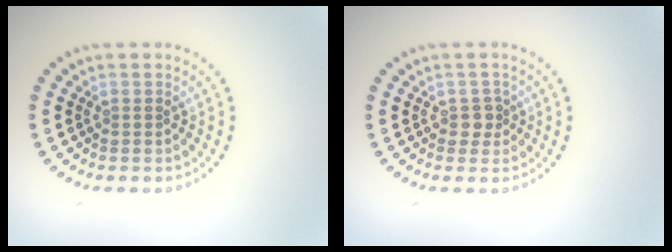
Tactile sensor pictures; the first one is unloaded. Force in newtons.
{"total": 1.4, "press": 1.1, "slide": 0.8}